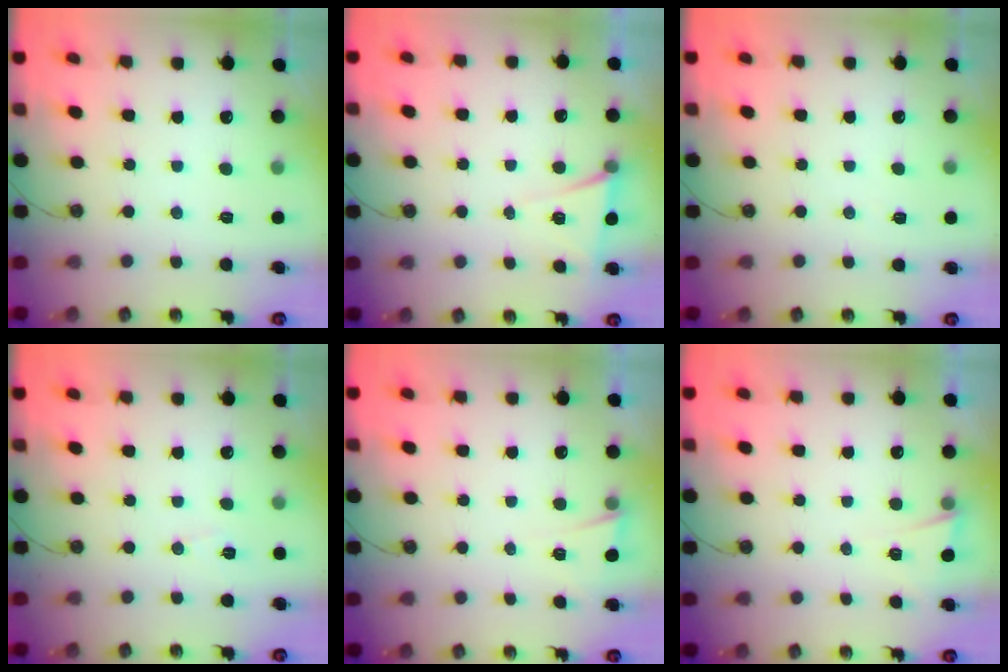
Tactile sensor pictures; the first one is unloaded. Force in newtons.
{"total": 6.2, "press": 4.4, "slide": 4.4}
{"total": 3.2, "press": 2.7, "slide": 1.7}
{"total": 5.9, "press": 3.8, "slide": 4.5}
{"total": 2.8, "press": 2.3, "slide": 1.6}
{"total": 2.8, "press": 2.3, "slide": 1.6}